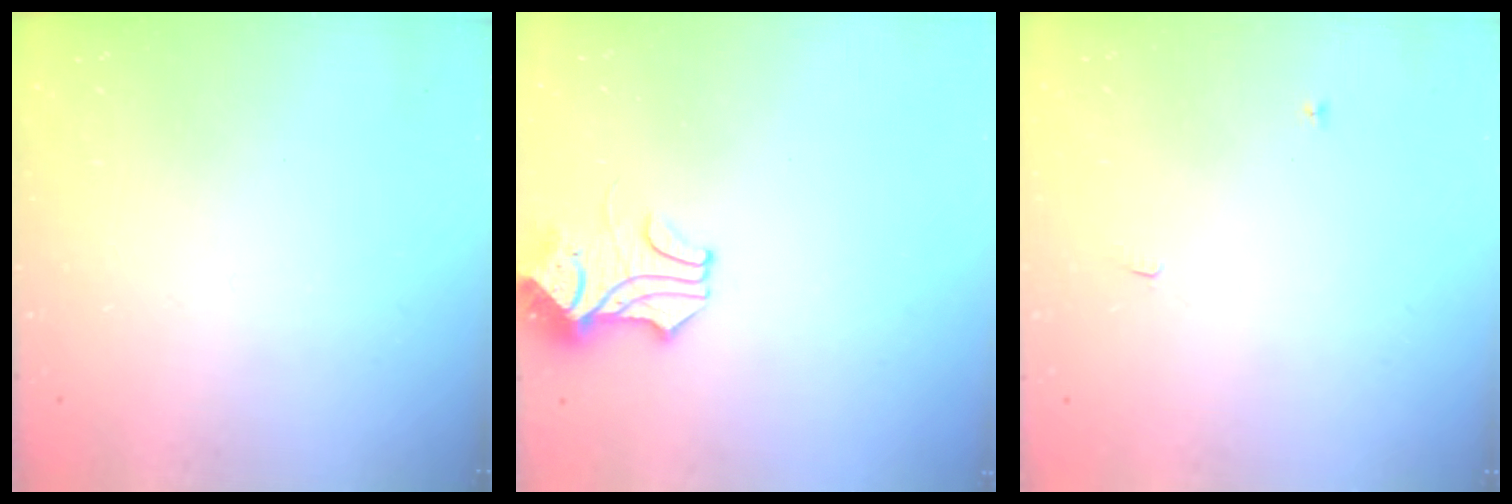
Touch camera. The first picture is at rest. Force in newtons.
{"total": 1.8, "press": 1.6, "slide": 0.7}
{"total": 1.8, "press": 1.8, "slide": 0.3}